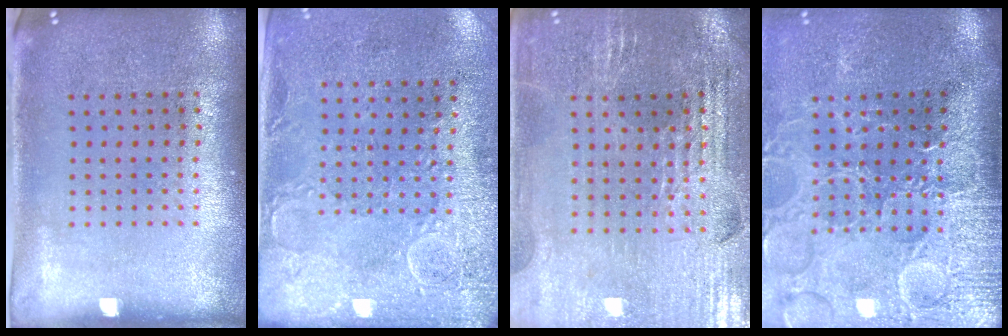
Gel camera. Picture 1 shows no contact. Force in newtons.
{"total": 2.9, "press": 2.3, "slide": 1.8}
{"total": 2.9, "press": 2.8, "slide": 0.5}
{"total": 4.5, "press": 3.9, "slide": 2.2}